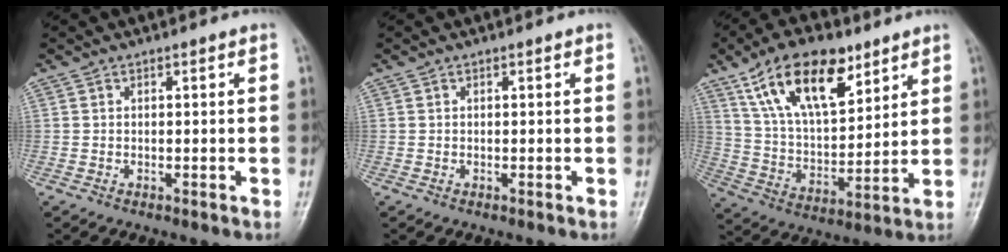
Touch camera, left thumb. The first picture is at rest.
{"total": 0.0}
{"total": 17.8, "force": [10.3, 8.4, 11.9], "torque": [-0.168, -0.039, 0.189]}